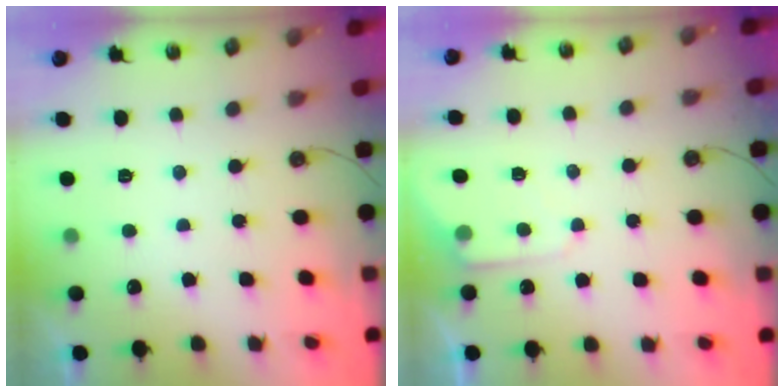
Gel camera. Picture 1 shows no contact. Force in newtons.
{"total": 4.5, "press": 4.4, "slide": 0.6}